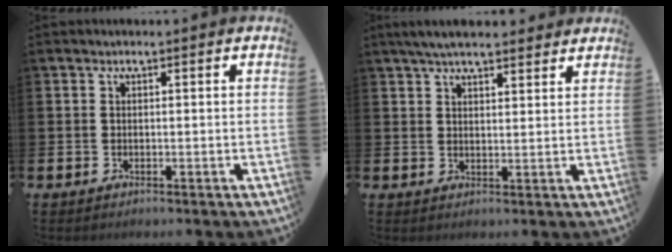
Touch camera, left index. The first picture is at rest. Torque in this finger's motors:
{"motor_torque": [1.10, -1.04, 0.50, 0.21]}